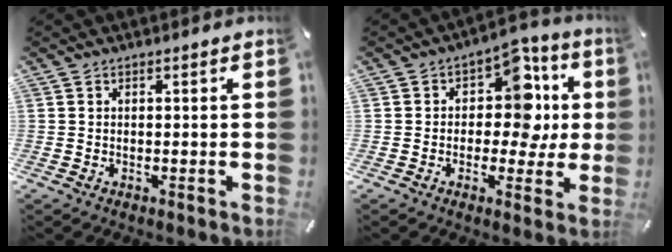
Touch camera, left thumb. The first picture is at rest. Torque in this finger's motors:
{"motor_torque": [1.45, 1.61, 0.62, -0.41, 0.03]}